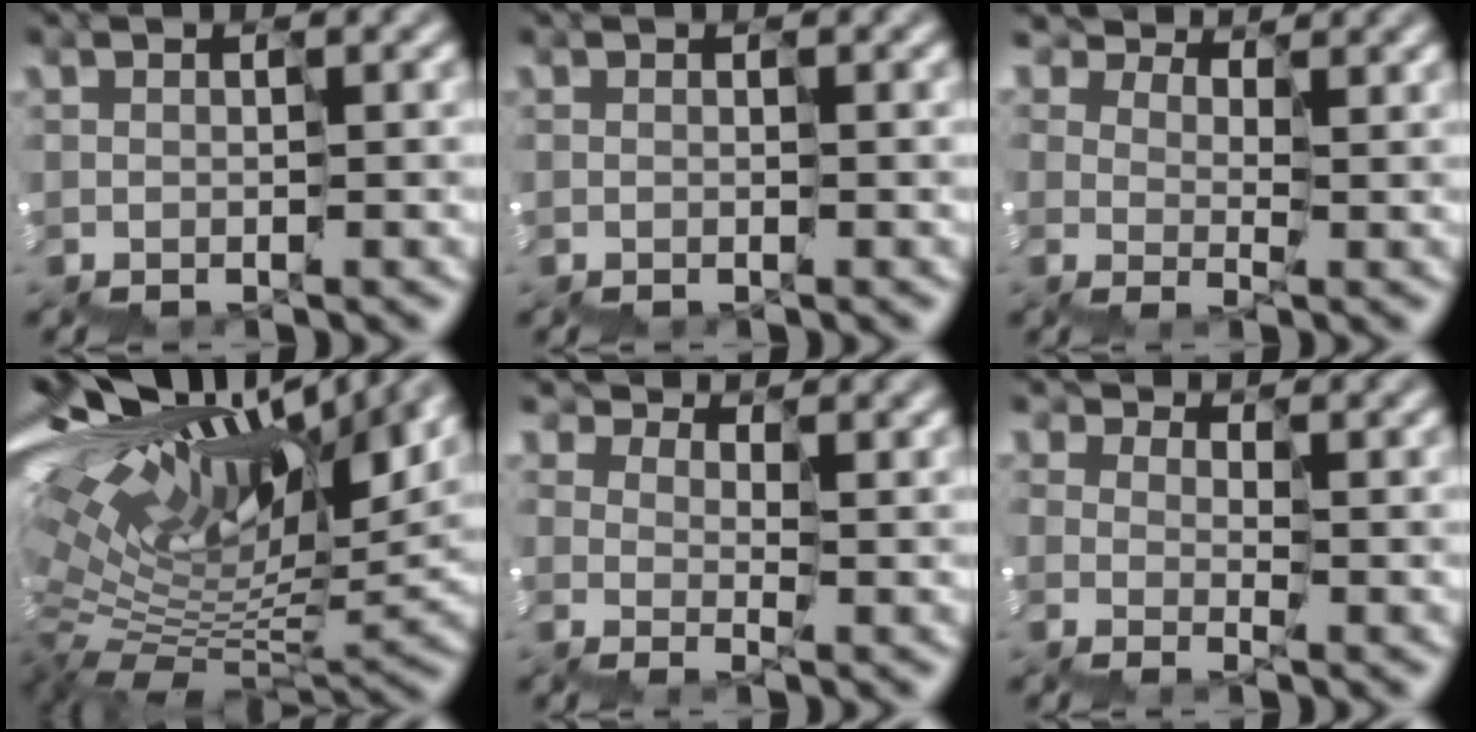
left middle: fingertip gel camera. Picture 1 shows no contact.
{"total": 0.0}
{"total": 4.2, "force": [4.1, 0.9, -0.1], "torque": [-0.002, 0.006, 0.066]}
{"total": 13.9, "force": [8.2, 5.1, 9.9], "torque": [-0.192, 0.033, 0.153]}
{"total": 3.1, "force": [3.0, 0.8, -0.1], "torque": [0.001, 0.004, 0.051]}
{"total": 1.5, "force": [1.5, 0.4, -0.2], "torque": [0.011, 0.004, 0.029]}